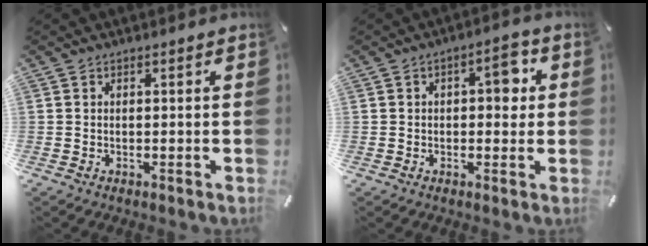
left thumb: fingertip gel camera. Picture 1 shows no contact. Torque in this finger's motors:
{"motor_torque": [-0.06, -0.12, 0.25, 0.17, 0.01]}